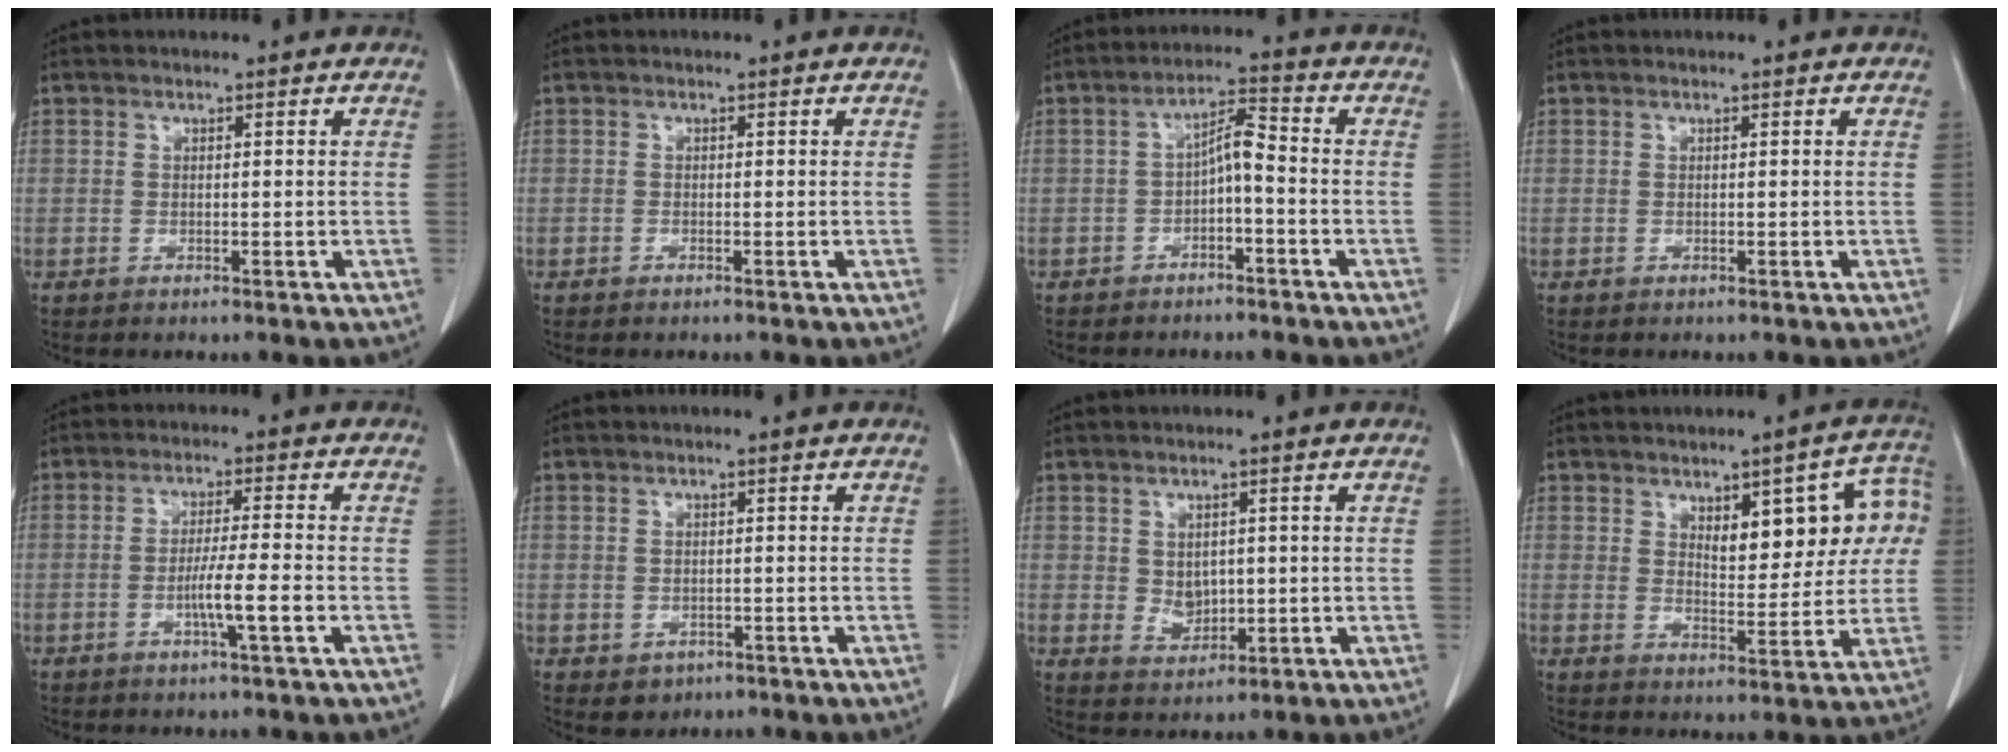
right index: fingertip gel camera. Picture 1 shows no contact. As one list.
[{"total": 0.0}, {"total": 4.6, "force": [-1.5, 1.2, 4.2], "torque": [-0.078, 0.021, -0.024]}, {"total": 0.0}, {"total": 5.4, "force": [-1.9, -0.5, 5.0], "torque": [-0.086, -0.008, -0.035]}, {"total": 2.4, "force": [-1.0, 2.1, 0.6], "torque": [-0.004, 0.003, -0.006]}, {"total": 3.5, "force": [0.3, 2.7, 2.3], "torque": [-0.039, -0.003, 0.017]}, {"total": 10.7, "force": [3.2, 3.9, 9.4], "torque": [-0.112, 0.024, 0.047]}]